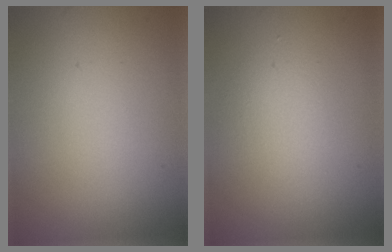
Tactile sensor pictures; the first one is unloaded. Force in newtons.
{"total": 2.0, "press": 2.0, "slide": 0.1}